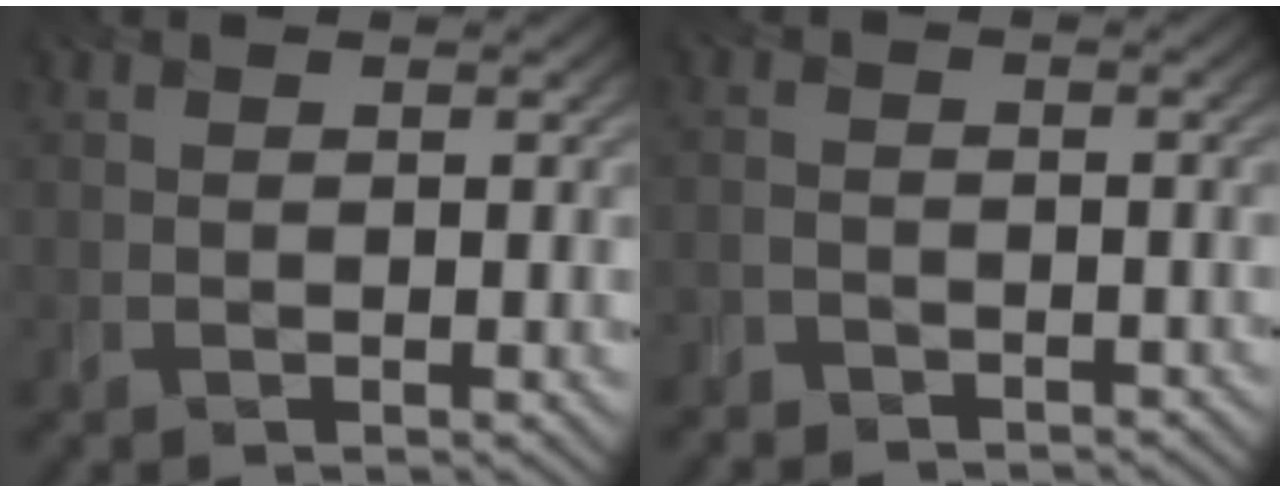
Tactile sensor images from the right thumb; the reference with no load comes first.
{"total": 3.0, "force": [-2.9, 0.8, 0.2], "torque": [0.004, -0.004, -0.058]}